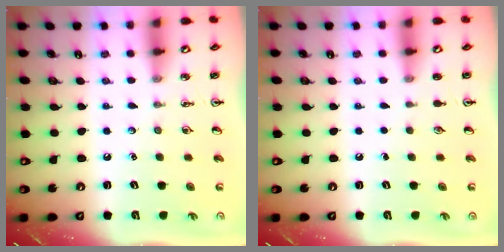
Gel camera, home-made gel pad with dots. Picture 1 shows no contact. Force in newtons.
{"total": 0.0}